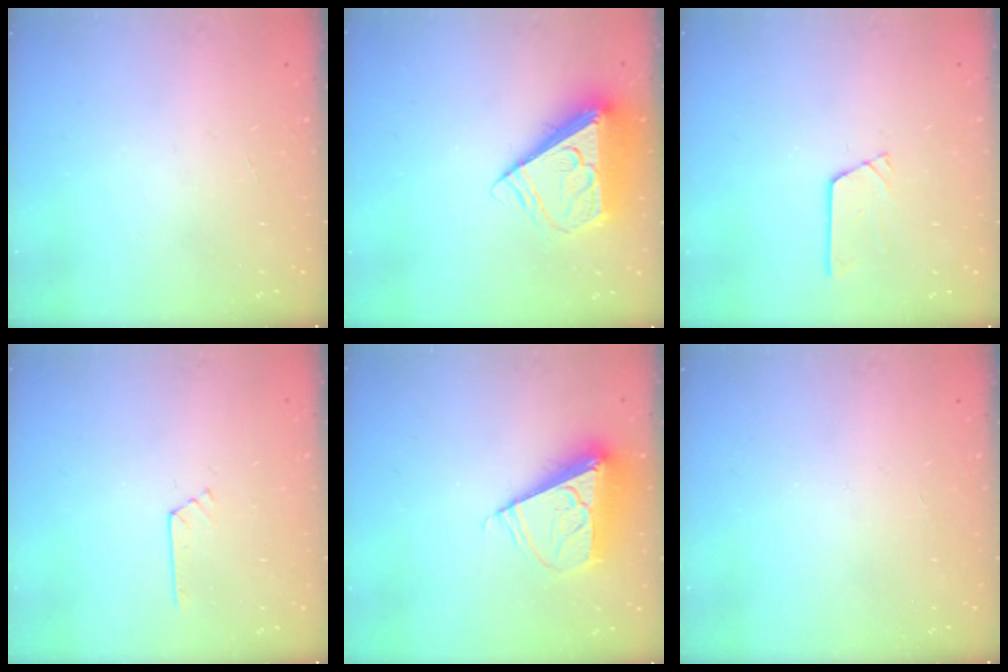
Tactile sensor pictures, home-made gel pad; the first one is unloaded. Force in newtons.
{"total": 10.4, "press": 10.3, "slide": 1.6}
{"total": 4.2, "press": 4.2, "slide": 0.3}
{"total": 2.5, "press": 2.5, "slide": 0.3}
{"total": 10.7, "press": 10.7, "slide": 0.8}
{"total": 0.0}